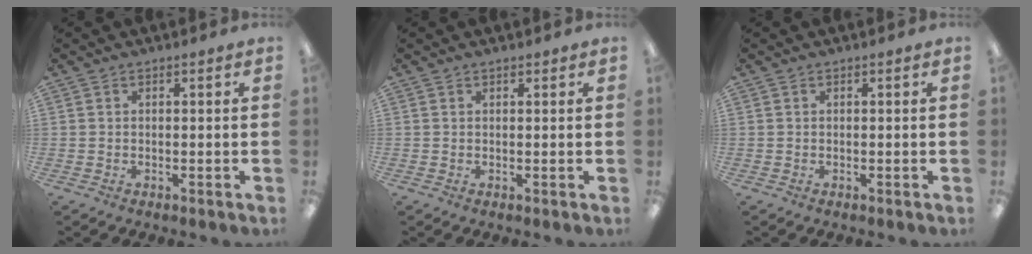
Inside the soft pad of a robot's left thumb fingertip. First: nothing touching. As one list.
[{"total": 0.8, "force": [0.6, 0.5, 0.0], "torque": [-0.001, 0.001, 0.012]}, {"total": 0.0}]